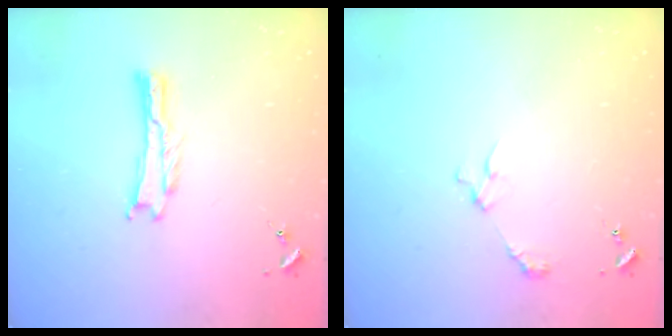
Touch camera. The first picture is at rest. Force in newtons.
{"total": 3.7, "press": 3.7, "slide": 0.4}